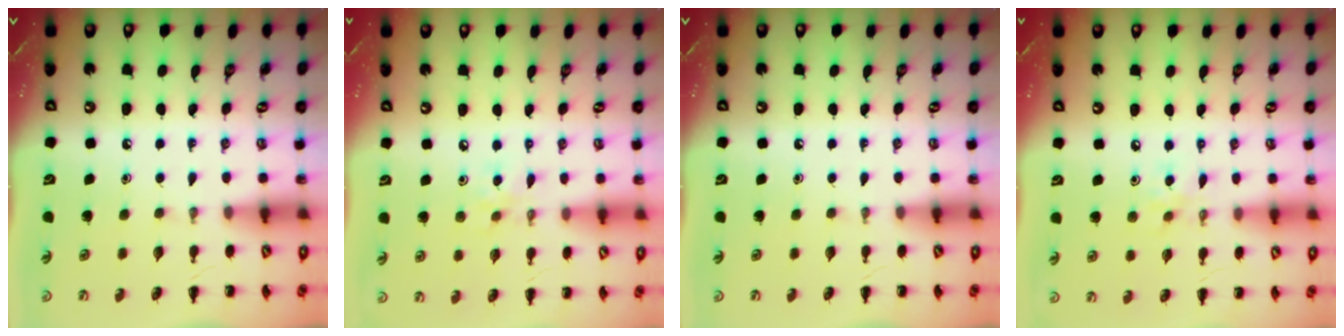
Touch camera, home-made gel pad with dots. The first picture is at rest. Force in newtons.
{"total": 3.4, "press": 3.2, "slide": 1.0}
{"total": 0.0}
{"total": 3.7, "press": 3.6, "slide": 0.8}